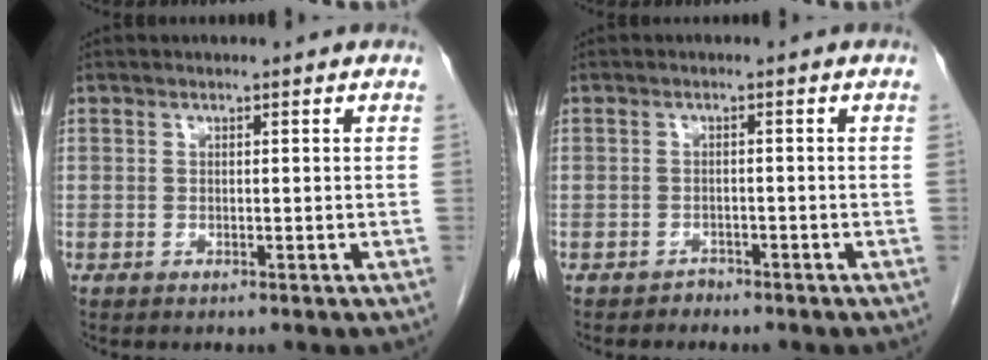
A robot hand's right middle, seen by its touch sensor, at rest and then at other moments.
{"total": 1.2, "force": [-1.0, 0.5, -0.1], "torque": [0.001, 0.002, -0.021]}